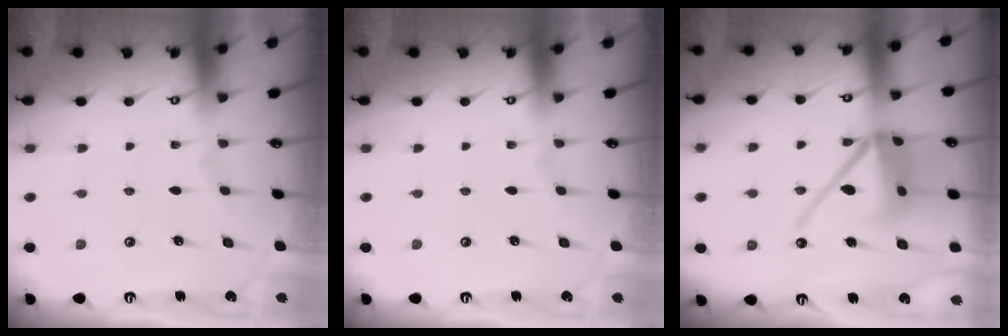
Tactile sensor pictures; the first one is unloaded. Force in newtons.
{"total": 0.0}
{"total": 15.5, "press": 15.4, "slide": 1.8}